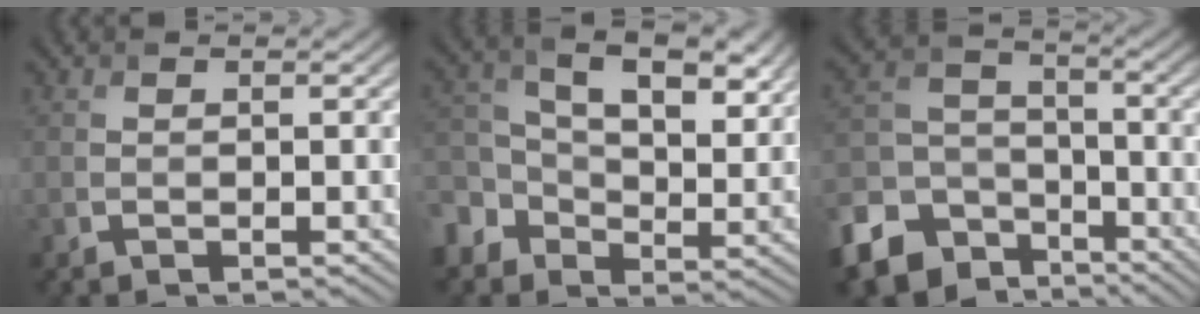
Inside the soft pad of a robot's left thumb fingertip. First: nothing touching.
{"total": 10.6, "force": [1.1, 7.3, 7.5], "torque": [-0.147, -0.005, 0.009]}
{"total": 12.4, "force": [-7.3, 8.6, 5.1], "torque": [-0.166, -0.033, -0.135]}